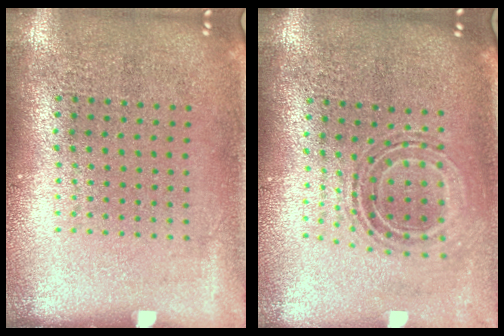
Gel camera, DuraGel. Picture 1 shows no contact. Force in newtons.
{"total": 0.7, "press": 0.7, "slide": 0.2}